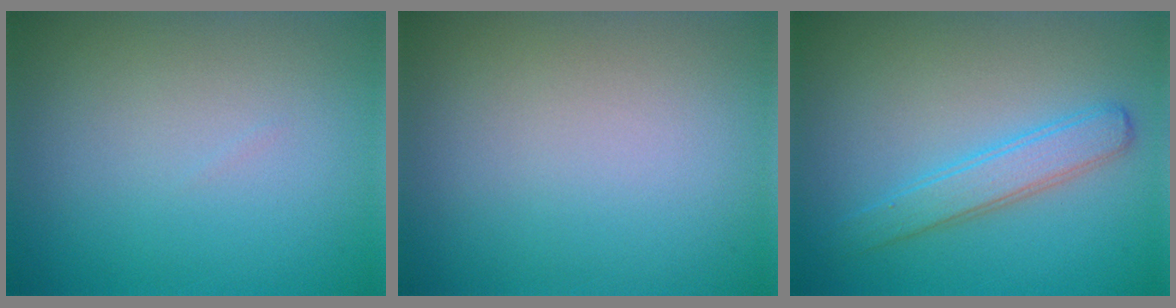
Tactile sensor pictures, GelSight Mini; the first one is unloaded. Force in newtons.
{"total": 0.0}
{"total": 2.8, "press": 2.8, "slide": 0.1}